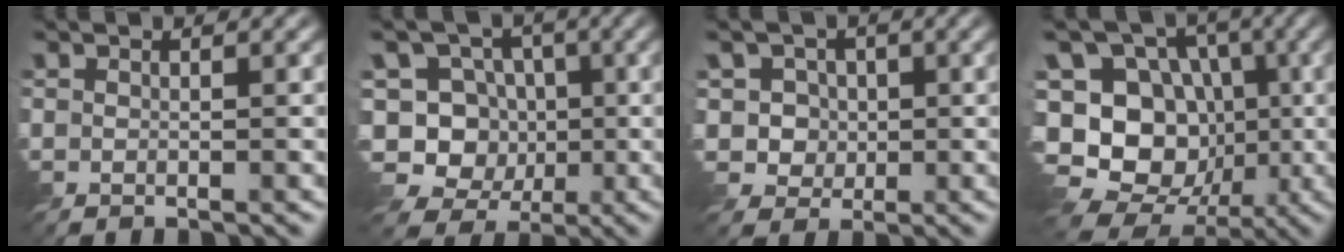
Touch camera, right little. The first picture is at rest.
{"total": 11.0, "force": [-1.6, 10.1, 4.2], "torque": [-0.117, 0.040, -0.061]}
{"total": 3.8, "force": [0.4, 3.6, 1.4], "torque": [-0.033, 0.000, 0.004]}
{"total": 16.7, "force": [-3.7, 14.4, 7.7], "torque": [-0.187, 0.028, -0.080]}